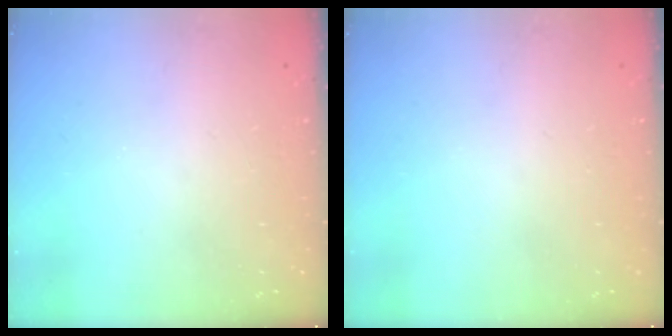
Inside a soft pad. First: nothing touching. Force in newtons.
{"total": 0.0}